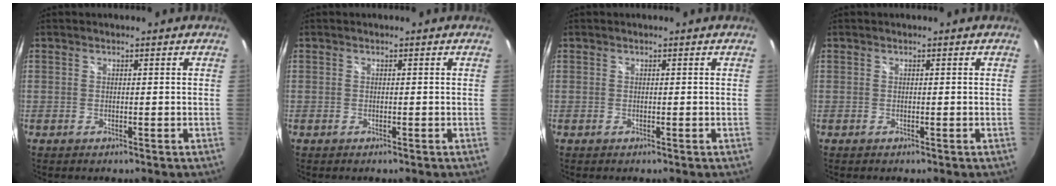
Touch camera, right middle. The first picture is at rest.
{"total": 0.0}
{"total": 0.0}
{"total": 0.0}